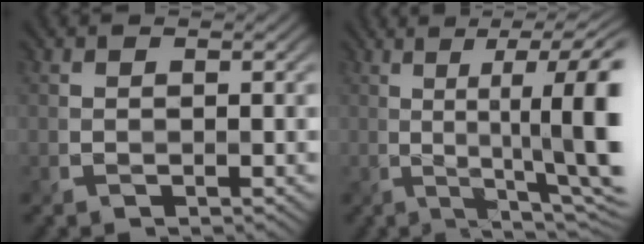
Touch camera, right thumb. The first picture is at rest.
{"total": 14.3, "force": [1.1, 3.1, 13.9], "torque": [-0.171, 0.019, 0.023]}